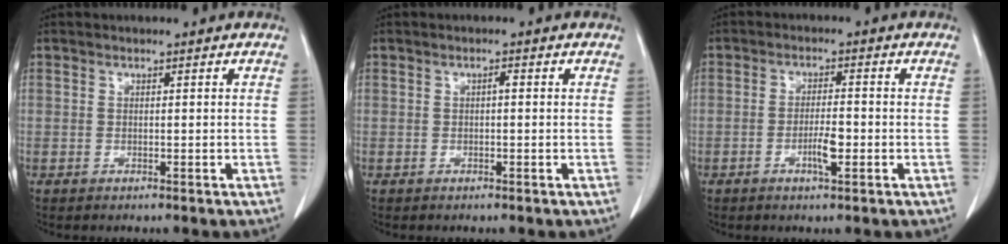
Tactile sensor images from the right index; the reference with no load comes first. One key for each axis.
{"total": 0.8, "fx": 0.0, "fy": 0.2, "fz": 0.7, "tx": -0.012, "ty": 0.002, "tz": 0.000}
{"total": 3.6, "fx": -1.2, "fy": 0.6, "fz": 3.3, "tx": -0.057, "ty": 0.001, "tz": -0.017}